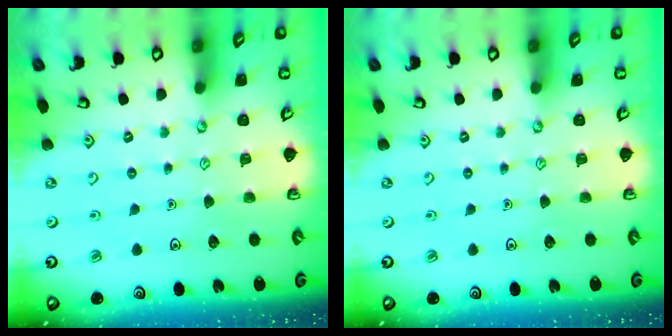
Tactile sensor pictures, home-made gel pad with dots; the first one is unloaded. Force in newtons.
{"total": 0.0}